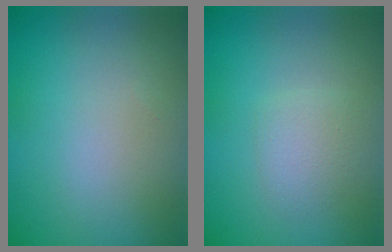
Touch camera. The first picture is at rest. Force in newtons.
{"total": 1.6, "press": 1.6, "slide": 0.1}